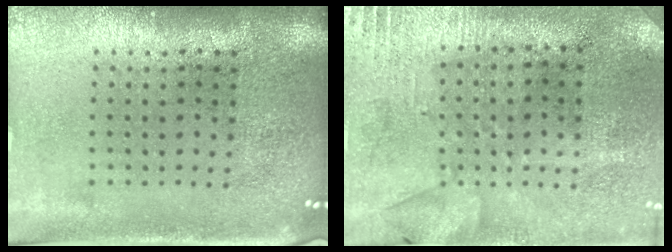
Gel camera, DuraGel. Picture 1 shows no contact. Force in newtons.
{"total": 2.7, "press": 2.2, "slide": 1.5}